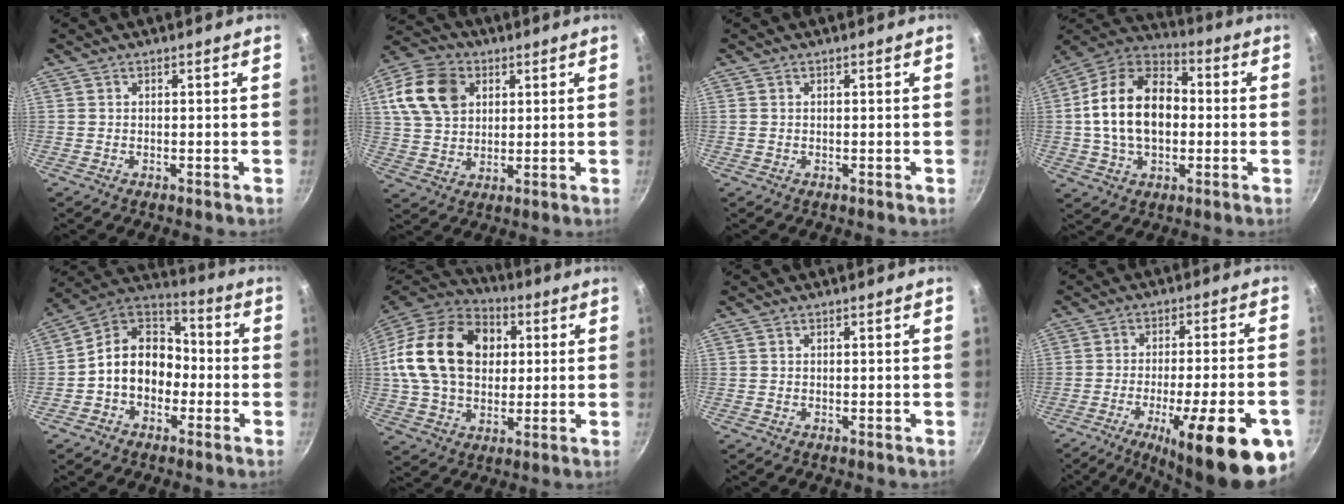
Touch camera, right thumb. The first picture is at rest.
{"total": 13.5, "force": [4.4, 10.1, 7.9], "torque": [-0.130, 0.003, 0.076]}
{"total": 0.0}
{"total": 18.7, "force": [0.1, 12.6, 13.9], "torque": [-0.218, 0.035, -0.012]}
{"total": 13.1, "force": [-2.5, 10.1, 7.9], "torque": [-0.087, 0.052, -0.065]}
{"total": 23.7, "force": [4.0, 17.2, 15.8], "torque": [-0.263, 0.022, 0.065]}
{"total": 0.0}
{"total": 22.7, "force": [-10.2, 5.6, 19.5], "torque": [-0.248, 0.022, -0.142]}